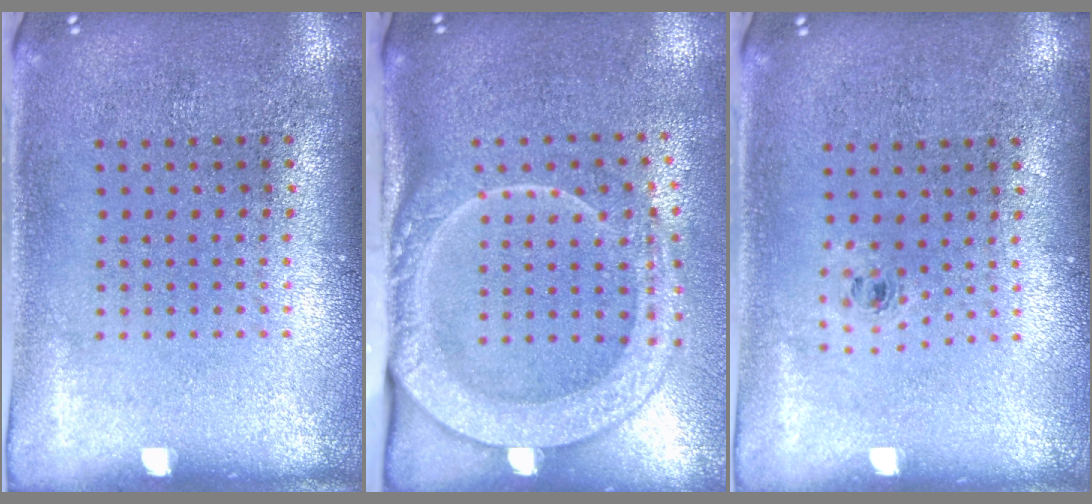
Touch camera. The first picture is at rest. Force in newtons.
{"total": 2.5, "press": 2.0, "slide": 1.6}
{"total": 0.6, "press": 0.3, "slide": 0.5}